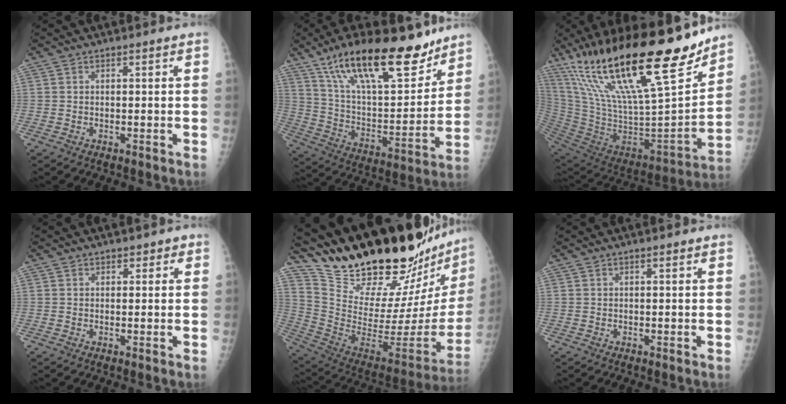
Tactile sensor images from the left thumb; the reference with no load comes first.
{"total": 24.5, "force": [16.9, 8.4, 15.5], "torque": [-0.218, -0.067, 0.289]}
{"total": 34.0, "force": [22.2, 8.9, 24.1], "torque": [-0.401, -0.076, 0.385]}
{"total": 1.3, "force": [0.7, 1.0, 0.3], "torque": [0.018, -0.002, 0.003]}
{"total": 36.4, "force": [30.6, 7.9, 17.9], "torque": [-0.265, -0.201, 0.449]}
{"total": 0.0}